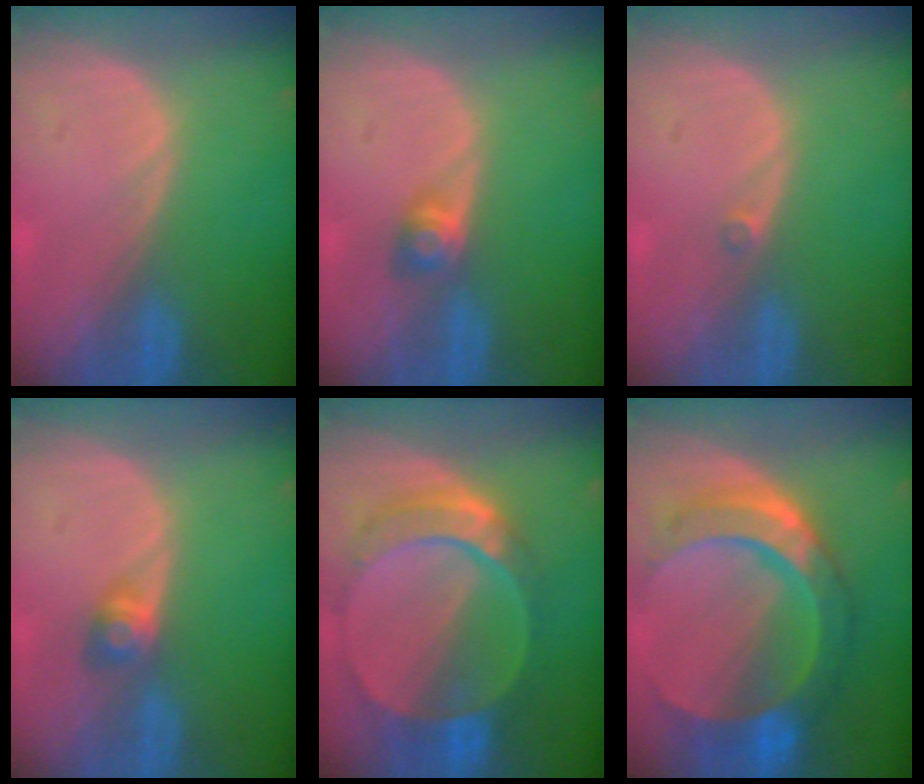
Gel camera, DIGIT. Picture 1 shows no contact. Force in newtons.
{"total": 2.8, "press": 2.5, "slide": 1.3}
{"total": 0.8, "press": 0.6, "slide": 0.4}
{"total": 2.7, "press": 2.5, "slide": 1.1}
{"total": 9.4, "press": 8.3, "slide": 4.5}
{"total": 11.0, "press": 10.9, "slide": 1.1}